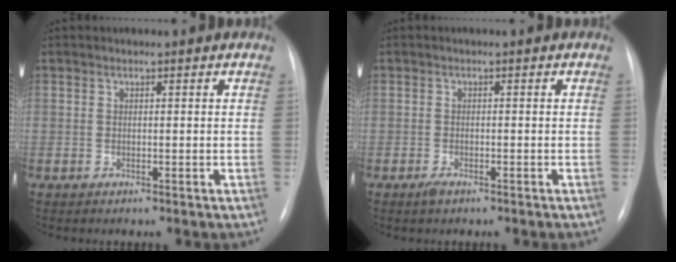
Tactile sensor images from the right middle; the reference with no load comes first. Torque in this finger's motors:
{"motor_torque": [-0.04, -0.02, 0.02, 0.01]}